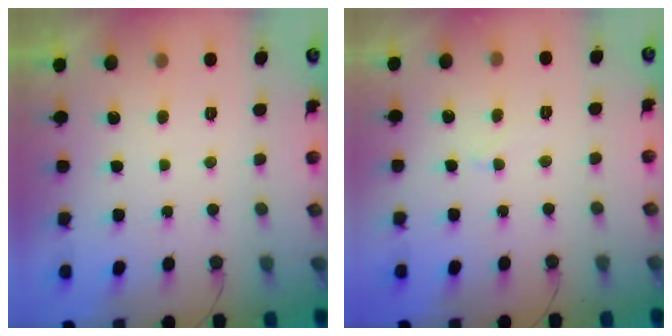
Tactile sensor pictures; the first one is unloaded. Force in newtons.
{"total": 2.6, "press": 2.5, "slide": 0.2}